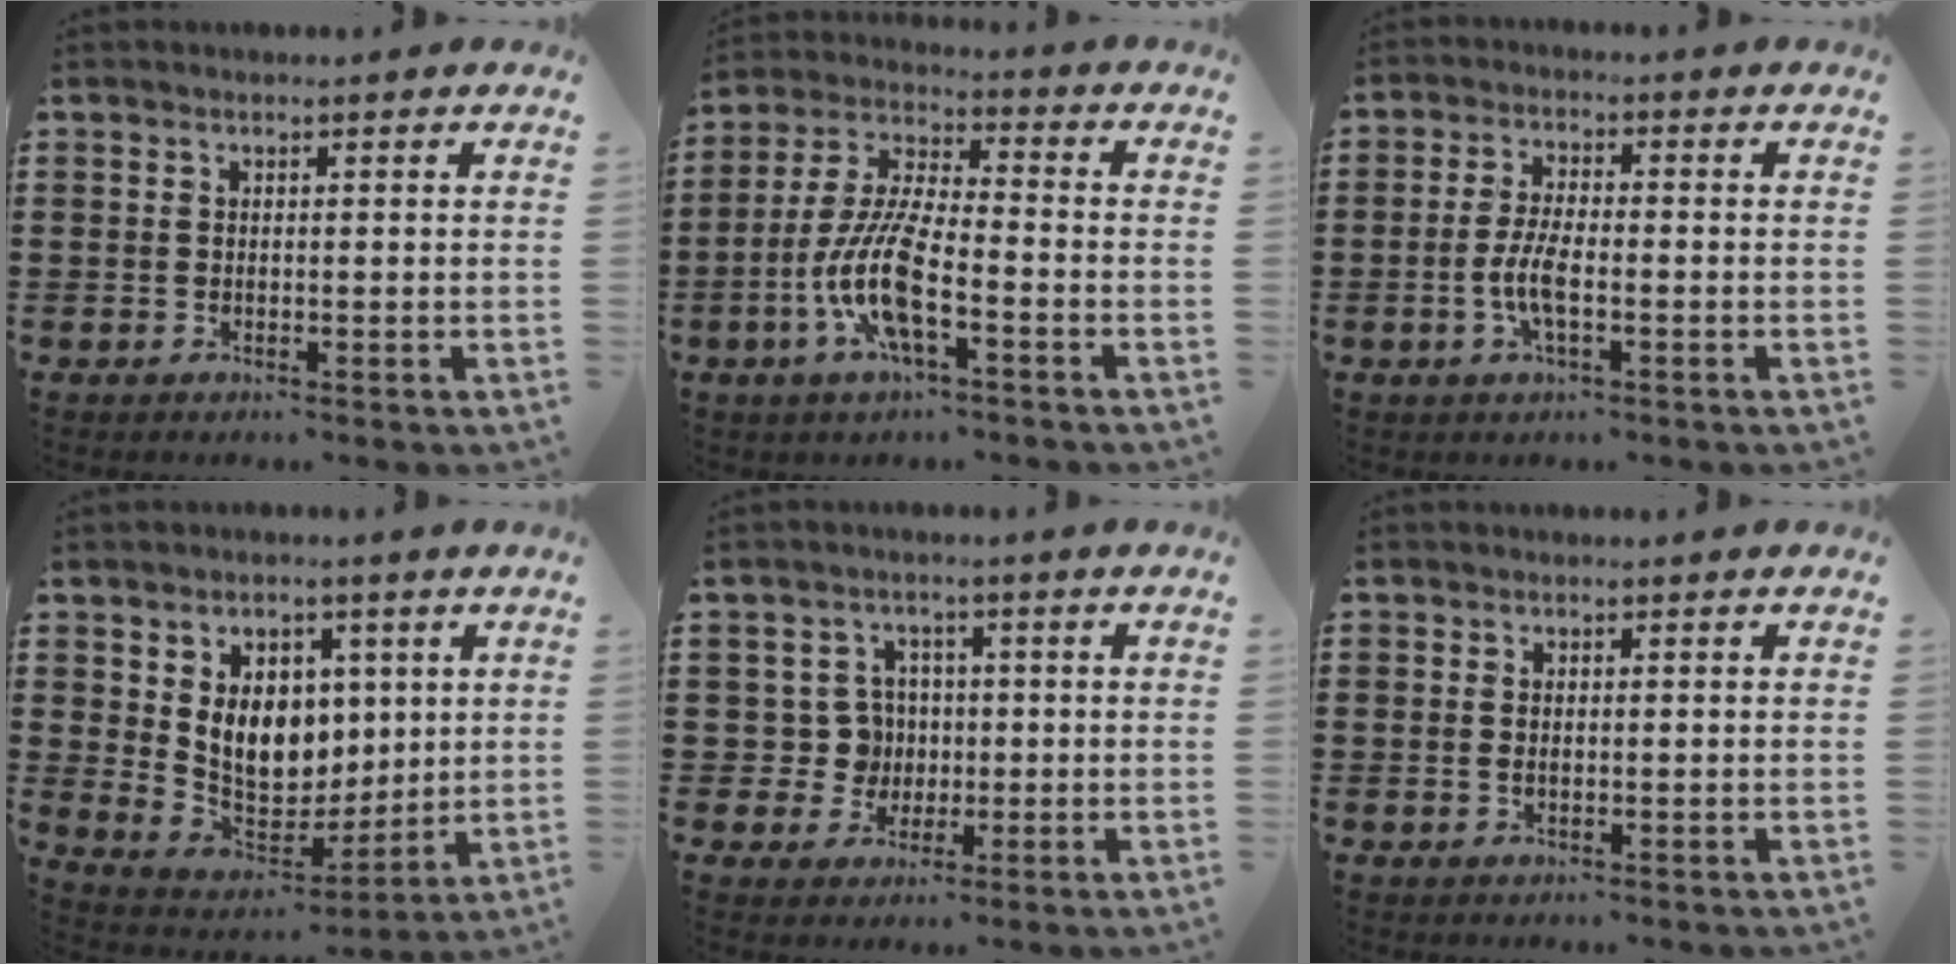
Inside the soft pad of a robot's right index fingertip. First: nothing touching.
{"total": 10.5, "force": [-4.0, 2.9, 9.3], "torque": [-0.214, -0.008, -0.080]}
{"total": 5.2, "force": [-1.3, 1.6, 4.7], "torque": [-0.109, -0.004, -0.031]}
{"total": 9.0, "force": [2.1, 7.2, 5.0], "torque": [-0.105, 0.005, 0.040]}
{"total": 5.3, "force": [-0.1, 5.0, 1.7], "torque": [-0.052, 0.016, -0.002]}
{"total": 0.8, "force": [0.0, 0.4, 0.7], "torque": [-0.016, 0.000, 0.001]}